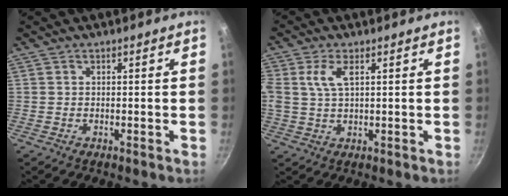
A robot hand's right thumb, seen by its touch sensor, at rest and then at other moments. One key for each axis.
{"total": 5.2, "fx": 1.7, "fy": 2.4, "fz": 4.3, "tx": -0.103, "ty": 0.004, "tz": 0.036}